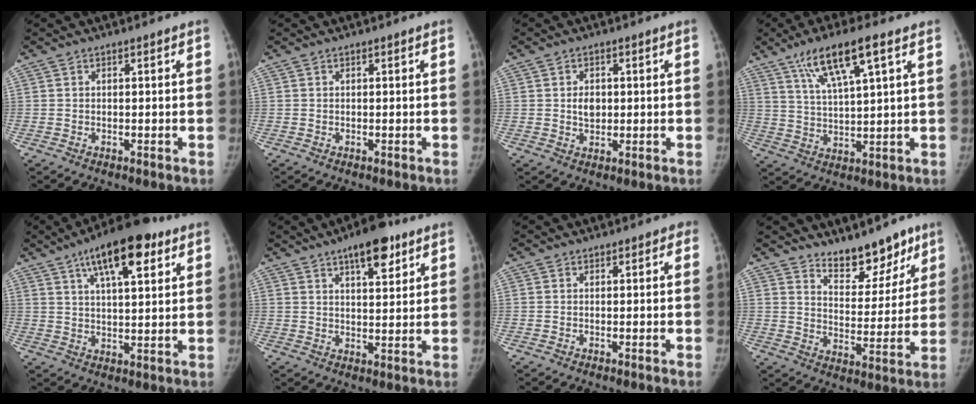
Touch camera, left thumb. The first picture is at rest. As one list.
[{"total": 0.0}, {"total": 3.6, "force": [0.4, 2.7, 2.3], "torque": [-0.023, -0.002, 0.008]}, {"total": 11.6, "force": [6.2, 2.4, 9.5], "torque": [-0.175, -0.012, 0.117]}, {"total": 14.8, "force": [7.7, 5.4, 11.4], "torque": [-0.154, -0.015, 0.118]}, {"total": 9.8, "force": [6.0, 3.7, 6.9], "torque": [-0.080, -0.027, 0.087]}, {"total": 1.2, "force": [0.6, 0.9, 0.3], "torque": [0.015, 0.000, 0.001]}, {"total": 11.7, "force": [9.1, 5.2, 5.1], "torque": [-0.029, -0.069, 0.146]}]